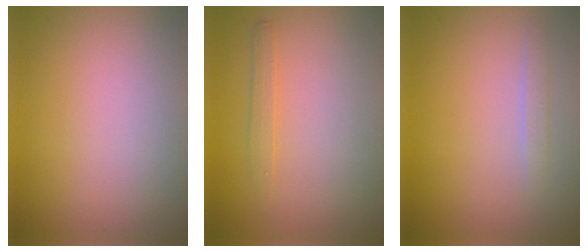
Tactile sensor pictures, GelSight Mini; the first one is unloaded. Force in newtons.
{"total": 1.1, "press": 1.1, "slide": 0.0}
{"total": 0.9, "press": 0.9, "slide": 0.1}